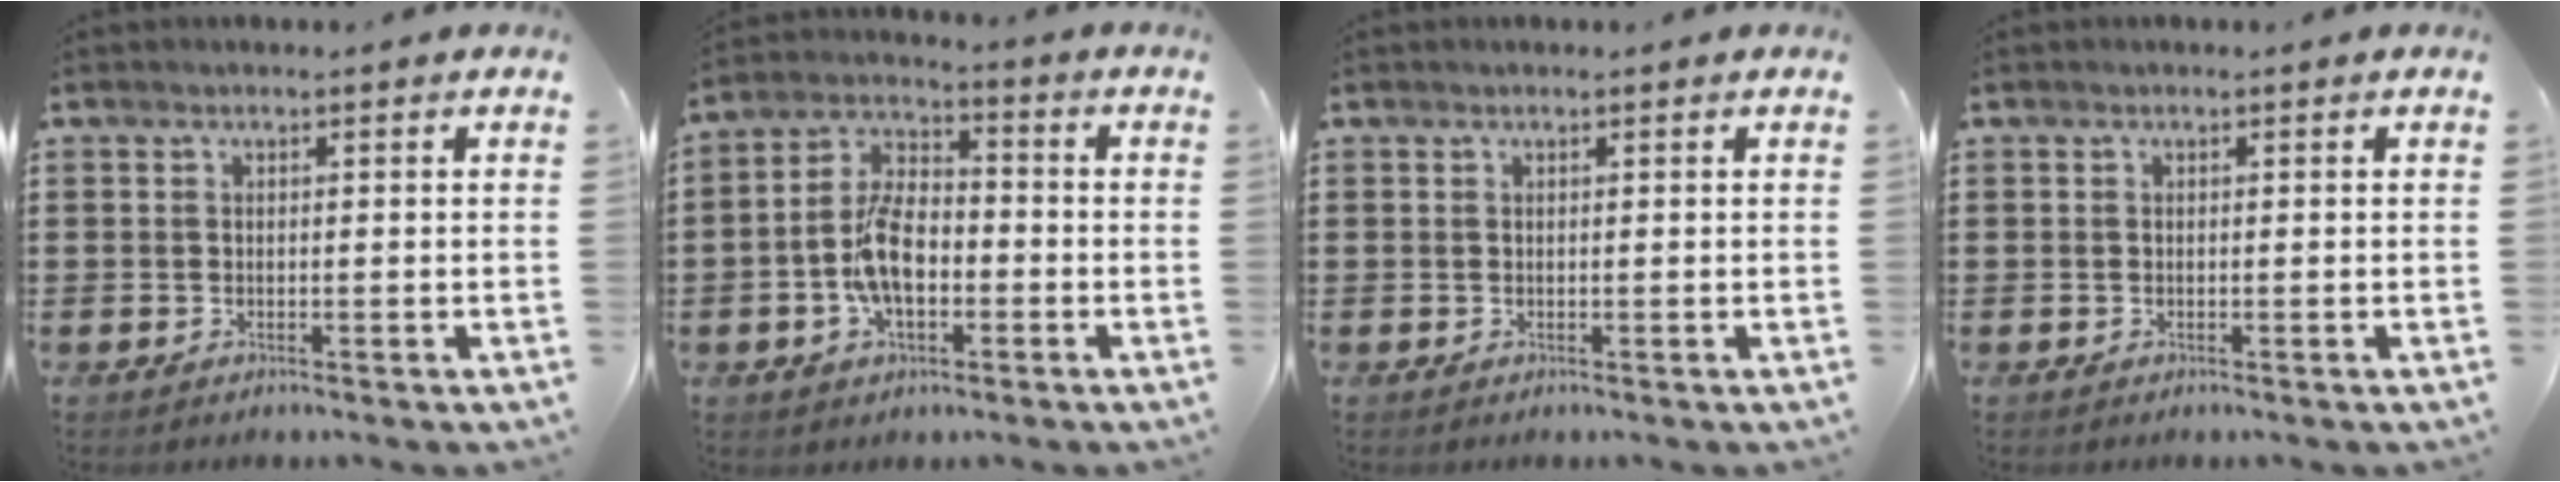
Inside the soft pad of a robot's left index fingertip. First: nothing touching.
{"total": 8.7, "force": [-2.5, 4.8, 6.9], "torque": [-0.159, 0.007, -0.054]}
{"total": 0.0}
{"total": 0.0}